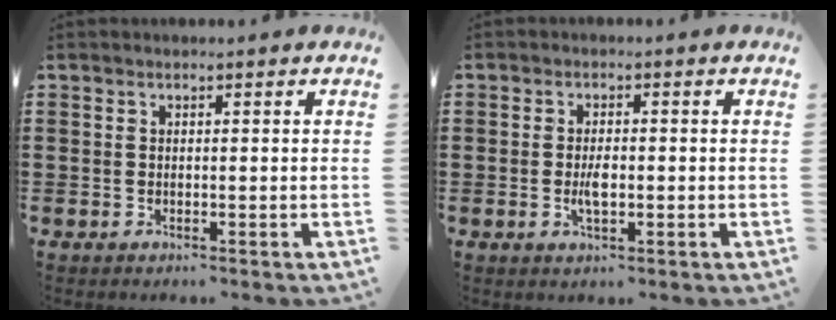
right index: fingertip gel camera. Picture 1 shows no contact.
{"total": 2.9, "force": [-0.5, 1.1, 2.7], "torque": [-0.057, -0.002, -0.011]}